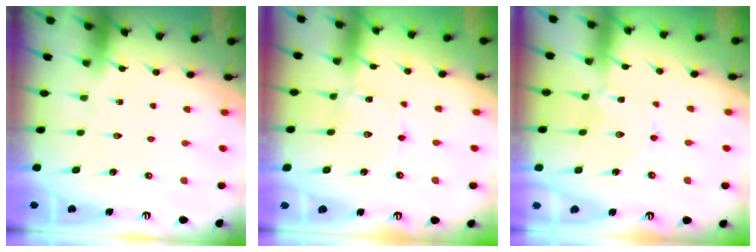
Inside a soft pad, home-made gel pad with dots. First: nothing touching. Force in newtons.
{"total": 1.6, "press": 1.6, "slide": 0.1}
{"total": 1.0, "press": 1.0, "slide": 0.2}